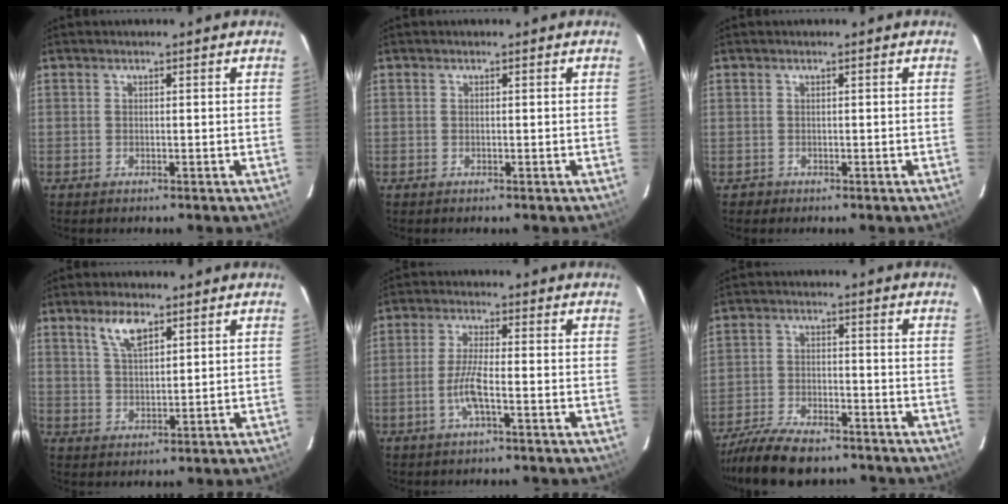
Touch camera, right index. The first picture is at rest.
{"total": 0.0}
{"total": 1.1, "force": [-0.3, 1.0, -0.1], "torque": [0.001, 0.005, -0.001]}
{"total": 5.7, "force": [3.5, 2.2, 3.9], "torque": [-0.074, 0.005, 0.069]}
{"total": 5.2, "force": [-2.1, 0.5, 4.8], "torque": [-0.102, -0.002, -0.041]}
{"total": 14.3, "force": [-11.8, 5.0, 6.4], "torque": [-0.152, -0.015, -0.200]}